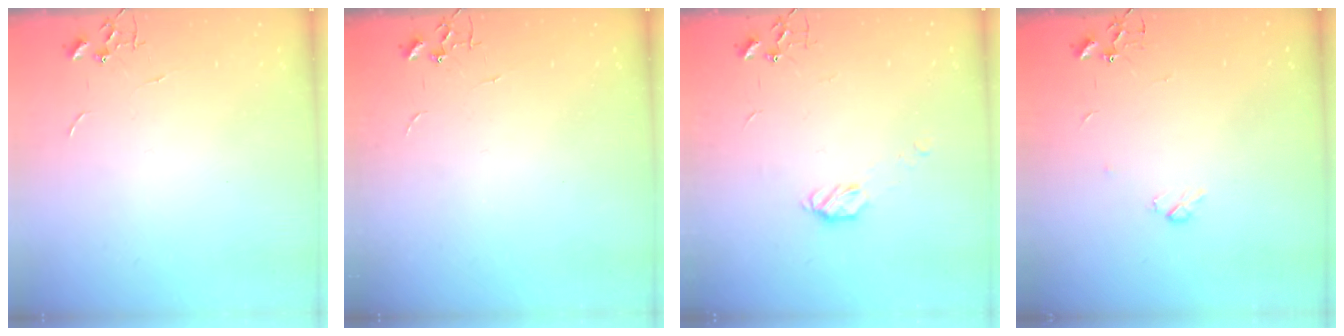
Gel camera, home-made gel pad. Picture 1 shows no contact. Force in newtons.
{"total": 0.0}
{"total": 5.5, "press": 5.5, "slide": 0.4}
{"total": 3.7, "press": 3.6, "slide": 0.9}